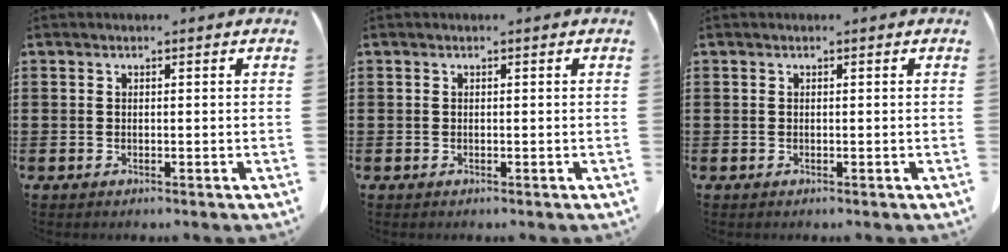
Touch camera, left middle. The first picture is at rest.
{"total": 0.0}
{"total": 0.0}